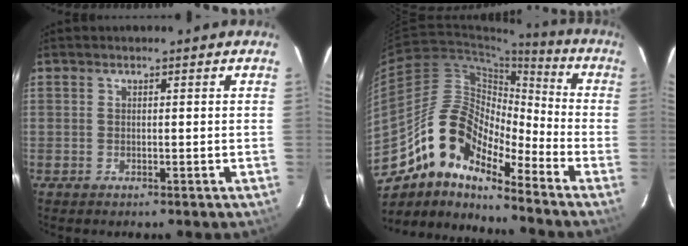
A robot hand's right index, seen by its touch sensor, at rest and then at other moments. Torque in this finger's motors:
{"motor_torque": [0.76, -0.67, 0.69, 0.06]}